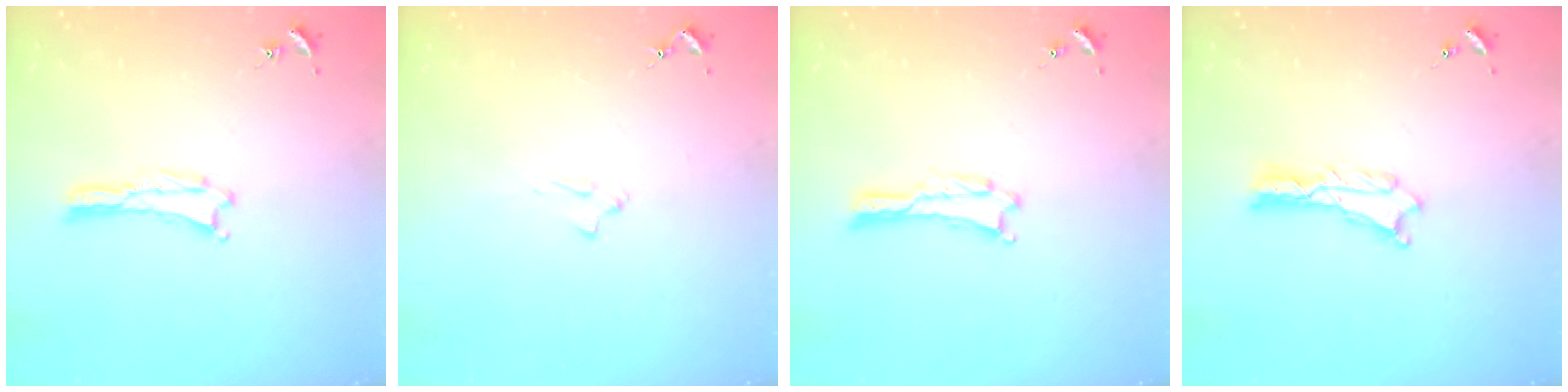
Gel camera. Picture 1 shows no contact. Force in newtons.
{"total": 2.1, "press": 2.1, "slide": 0.3}
{"total": 0.6, "press": 0.6, "slide": 0.1}
{"total": 0.7, "press": 0.7, "slide": 0.1}